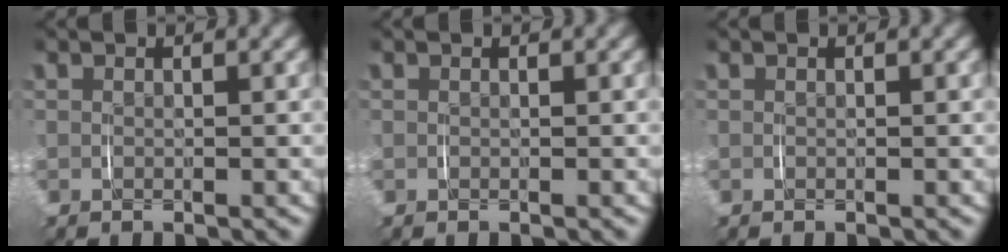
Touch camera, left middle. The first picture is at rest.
{"total": 0.0}
{"total": 0.0}